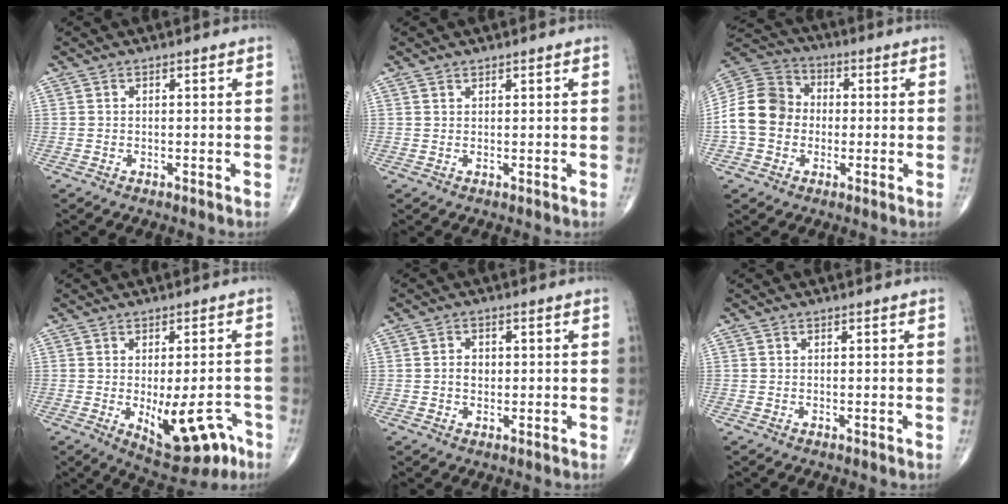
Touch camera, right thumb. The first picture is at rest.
{"total": 0.7, "force": [0.6, 0.3, 0.1], "torque": [0.003, -0.006, 0.009]}
{"total": 12.4, "force": [-1.1, 10.6, 6.4], "torque": [-0.110, 0.035, -0.031]}
{"total": 11.9, "force": [-4.9, 5.3, 9.5], "torque": [-0.104, 0.021, -0.057]}
{"total": 3.0, "force": [0.2, 2.3, 1.9], "torque": [-0.024, 0.004, 0.003]}
{"total": 0.0}